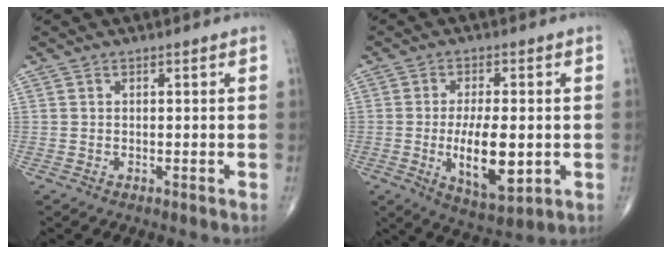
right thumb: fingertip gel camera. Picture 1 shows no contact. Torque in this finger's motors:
{"motor_torque": [-0.30, 0.76, 0.50, 0.28, 0.10]}